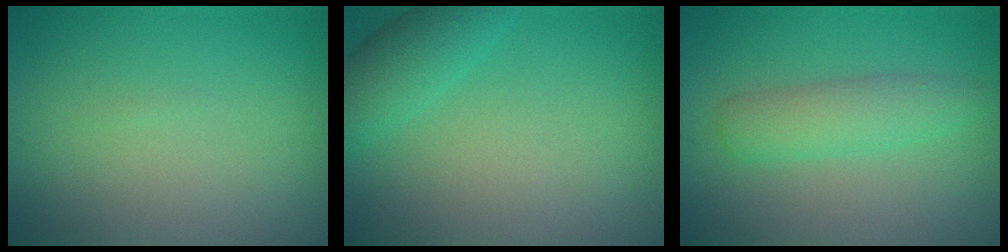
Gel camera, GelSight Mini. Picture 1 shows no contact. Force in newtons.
{"total": 3.0, "press": 3.0, "slide": 0.1}
{"total": 2.9, "press": 2.9, "slide": 0.1}